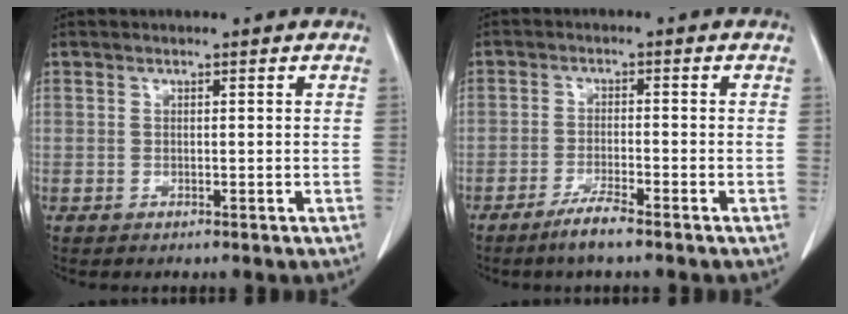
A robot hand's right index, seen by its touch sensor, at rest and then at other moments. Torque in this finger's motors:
{"motor_torque": [0.00, -0.05, 0.26, 0.06]}